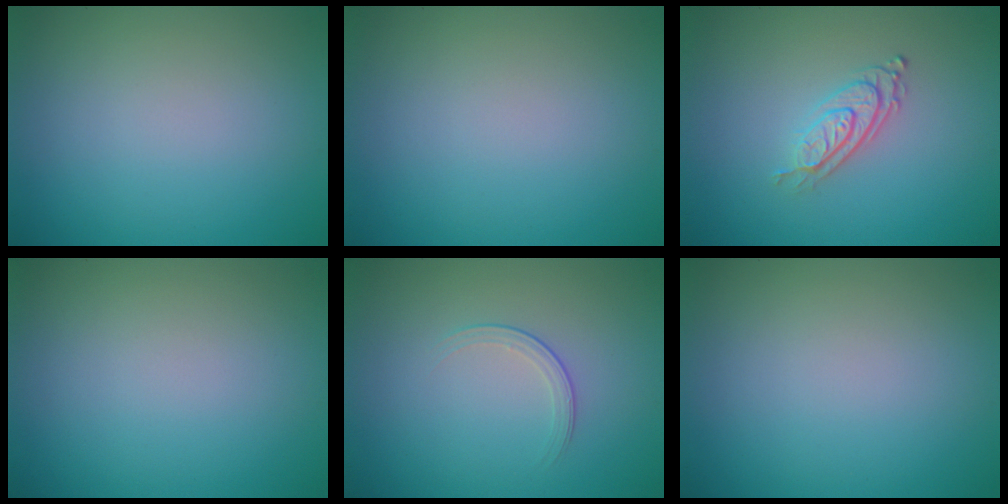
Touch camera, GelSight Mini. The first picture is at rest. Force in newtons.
{"total": 0.0}
{"total": 2.8, "press": 2.0, "slide": 1.9}
{"total": 0.0}
{"total": 1.5, "press": 0.7, "slide": 1.4}
{"total": 0.0}